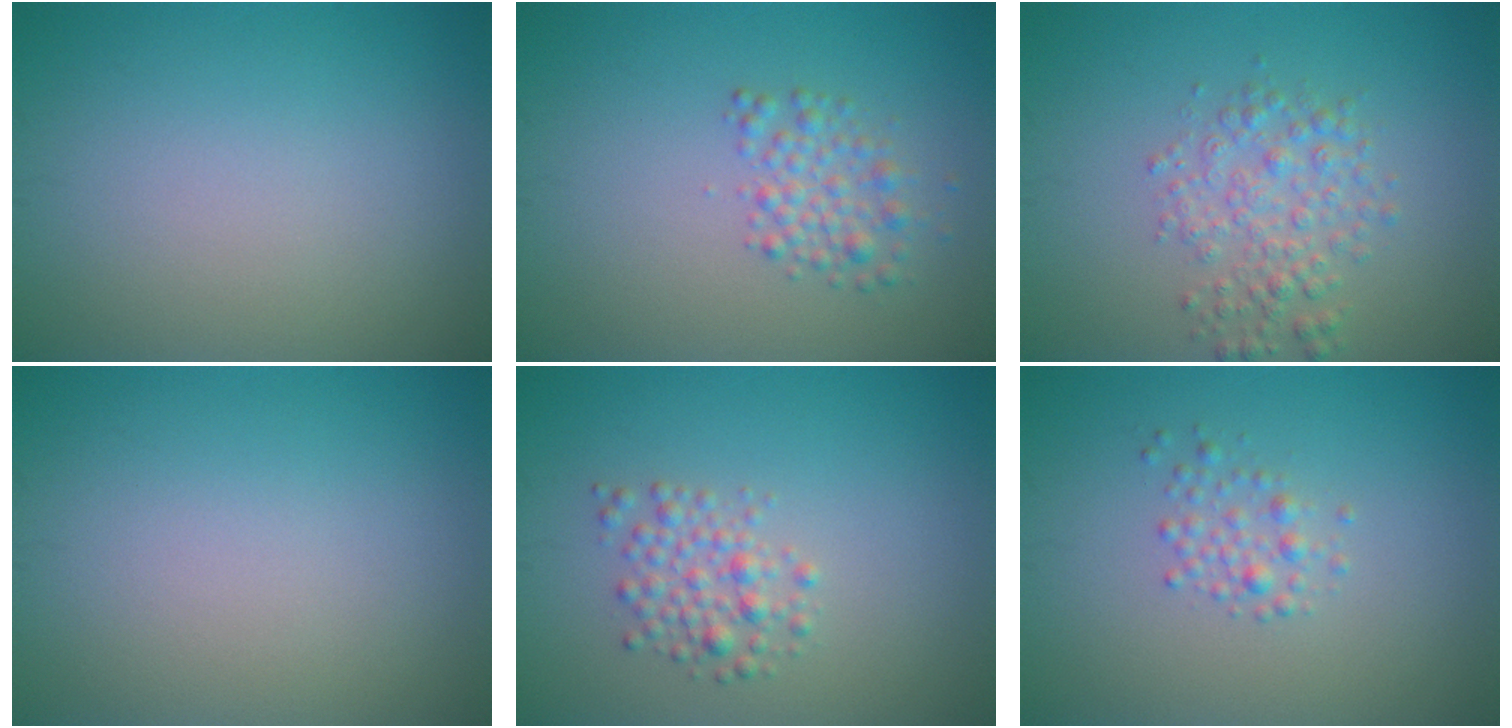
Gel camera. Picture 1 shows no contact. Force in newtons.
{"total": 2.3, "press": 2.3, "slide": 0.0}
{"total": 3.1, "press": 3.1, "slide": 0.1}
{"total": 0.0}
{"total": 2.3, "press": 2.3, "slide": 0.1}
{"total": 2.2, "press": 2.2, "slide": 0.1}